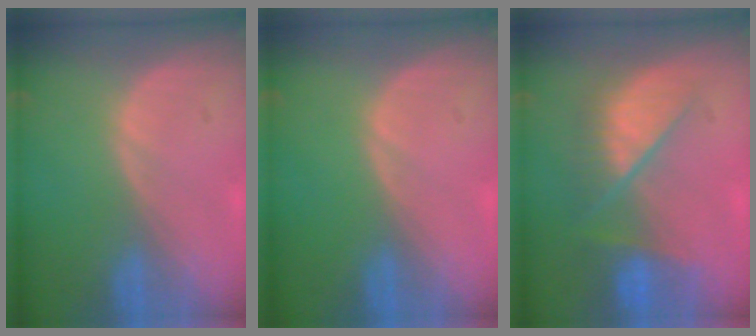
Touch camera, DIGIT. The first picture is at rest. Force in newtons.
{"total": 0.0}
{"total": 8.2, "press": 7.7, "slide": 2.9}